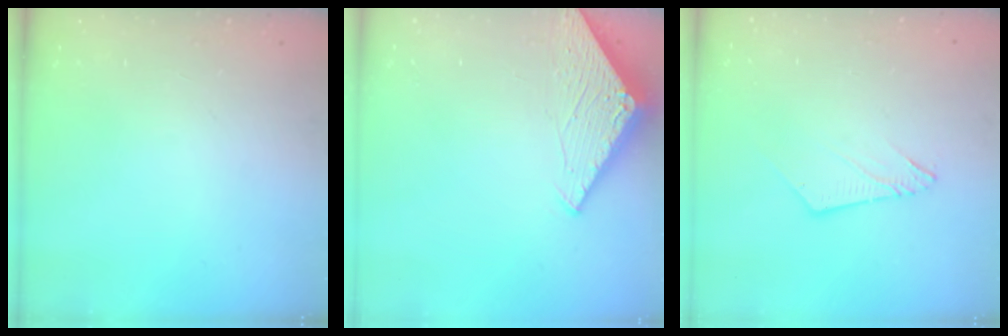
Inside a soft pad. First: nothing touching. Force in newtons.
{"total": 2.8, "press": 2.8, "slide": 0.2}
{"total": 6.2, "press": 6.2, "slide": 0.6}